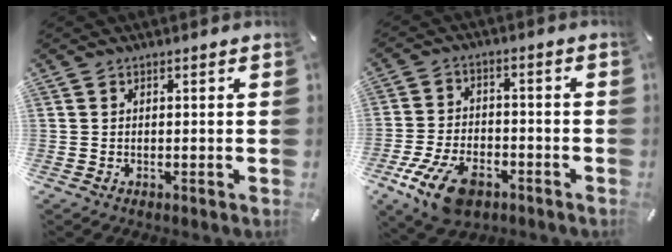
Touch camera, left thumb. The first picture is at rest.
{"total": 11.6, "force": [-6.3, 6.6, 7.1], "torque": [-0.141, 0.030, -0.111]}